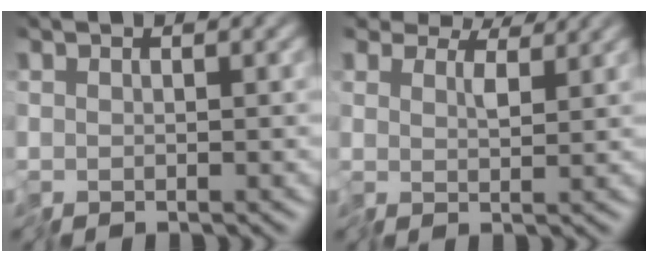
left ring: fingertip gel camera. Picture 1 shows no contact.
{"total": 4.4, "force": [3.6, 1.8, 1.8], "torque": [-0.043, 0.010, 0.047]}